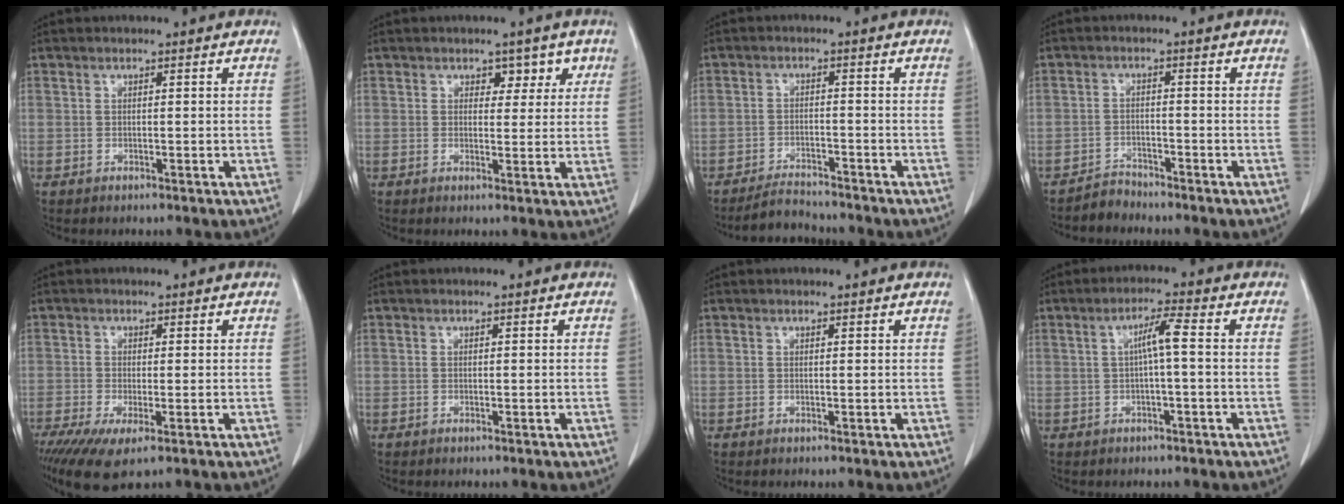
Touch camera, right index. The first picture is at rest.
{"total": 3.3, "force": [1.8, 2.4, 1.5], "torque": [-0.001, 0.007, 0.021]}
{"total": 3.9, "force": [-3.8, 0.8, 0.3], "torque": [-0.008, -0.011, -0.065]}
{"total": 2.3, "force": [-2.2, 0.6, -0.6], "torque": [0.015, -0.003, -0.040]}
{"total": 7.1, "force": [-3.9, 1.8, 5.7], "torque": [-0.096, -0.021, -0.065]}
{"total": 0.0}
{"total": 0.0}
{"total": 3.8, "force": [0.2, 0.0, 3.8], "torque": [-0.068, 0.012, 0.005]}